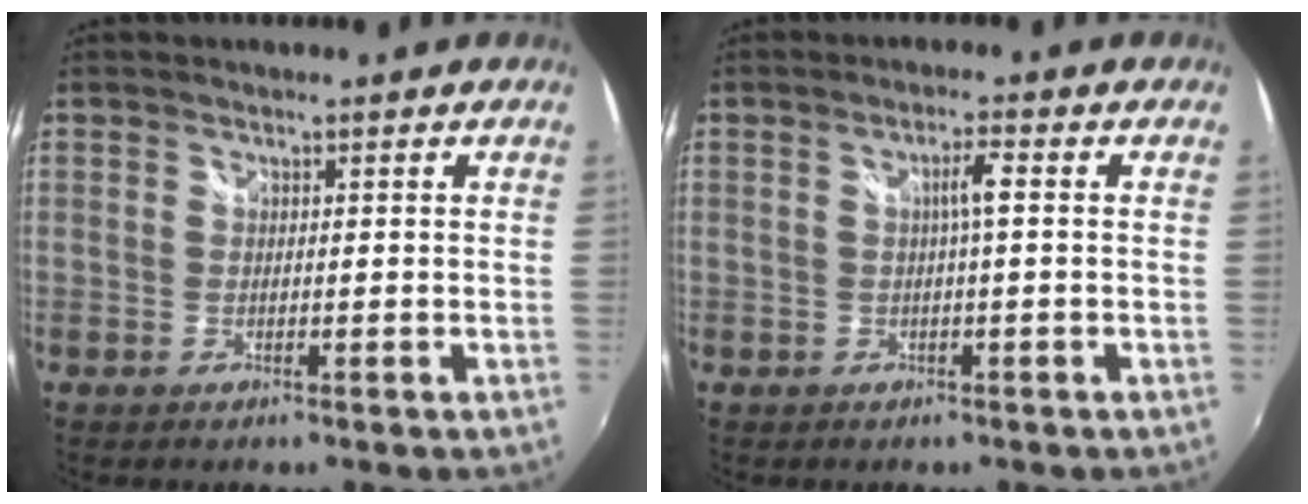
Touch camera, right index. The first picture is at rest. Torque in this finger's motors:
{"motor_torque": [0.49, -0.02, 0.04, 0.06]}